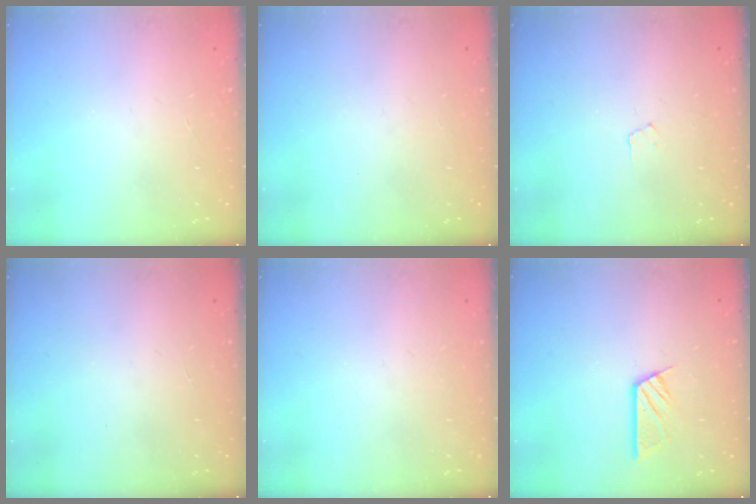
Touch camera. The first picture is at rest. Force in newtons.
{"total": 1.5, "press": 1.4, "slide": 0.2}
{"total": 3.6, "press": 3.6, "slide": 0.4}
{"total": 0.0}
{"total": 0.0}
{"total": 6.3, "press": 6.3, "slide": 0.1}